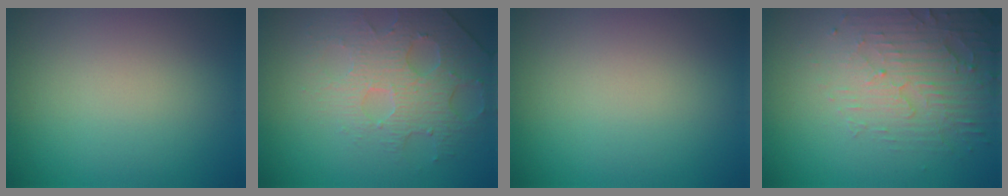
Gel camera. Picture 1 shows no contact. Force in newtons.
{"total": 3.8, "press": 3.6, "slide": 1.3}
{"total": 0.0}
{"total": 5.0, "press": 3.3, "slide": 3.7}